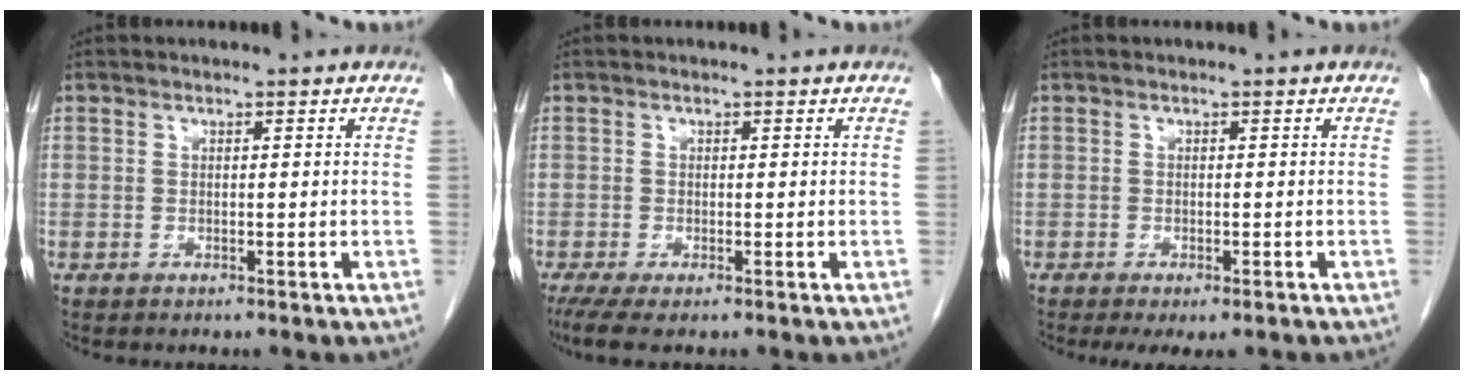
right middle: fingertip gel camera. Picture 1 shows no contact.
{"total": 3.3, "force": [-2.2, 0.6, 2.5], "torque": [-0.047, -0.012, -0.039]}
{"total": 4.2, "force": [-3.1, 1.3, 2.5], "torque": [-0.033, -0.011, -0.041]}